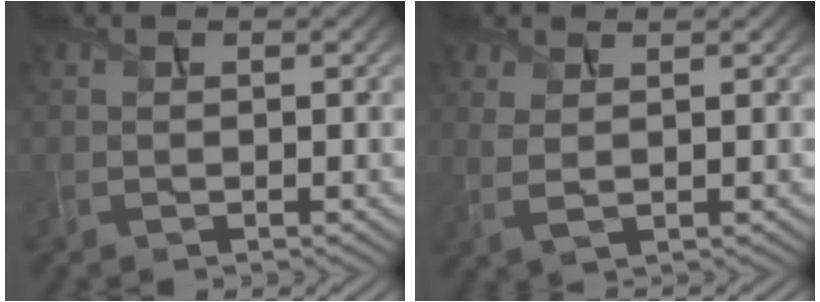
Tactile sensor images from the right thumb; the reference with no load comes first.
{"total": 1.9, "force": [1.0, 0.4, 1.5], "torque": [-0.038, 0.000, 0.021]}